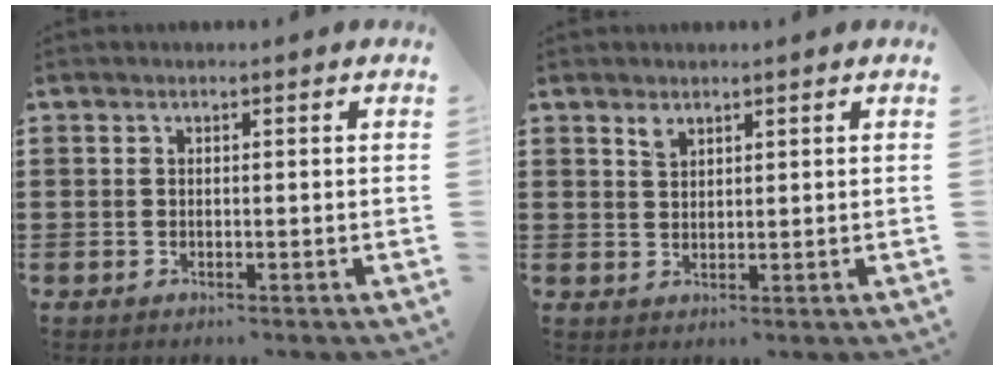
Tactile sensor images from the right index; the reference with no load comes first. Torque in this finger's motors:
{"motor_torque": [0.08, -0.07, 0.07, 0.03]}